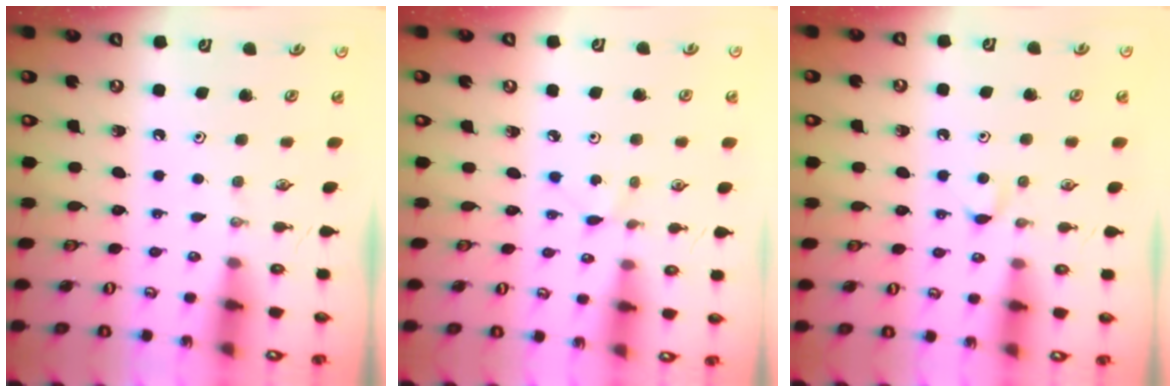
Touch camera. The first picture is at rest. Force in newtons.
{"total": 1.9, "press": 1.9, "slide": 0.3}
{"total": 4.2, "press": 4.2, "slide": 0.5}